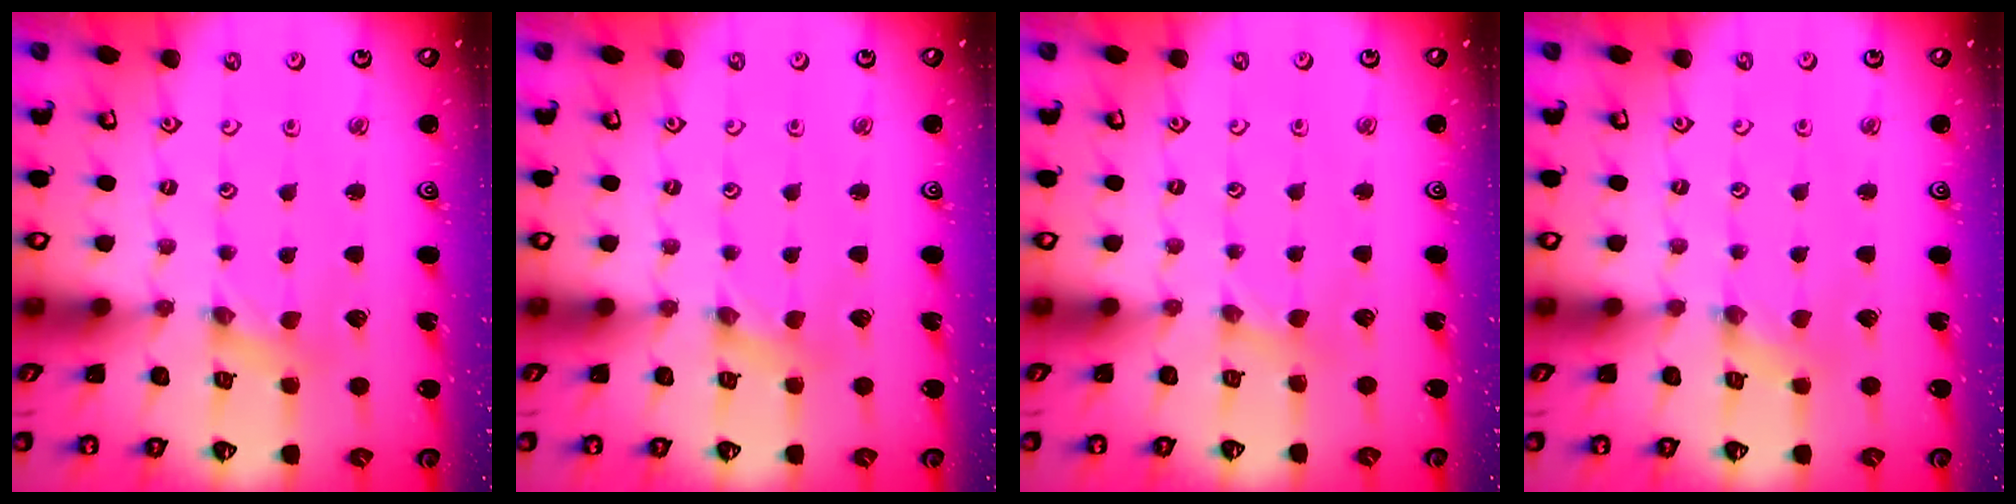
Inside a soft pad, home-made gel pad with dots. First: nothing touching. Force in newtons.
{"total": 1.1, "press": 1.1, "slide": 0.2}
{"total": 1.6, "press": 1.5, "slide": 0.3}
{"total": 0.7, "press": 0.7, "slide": 0.2}